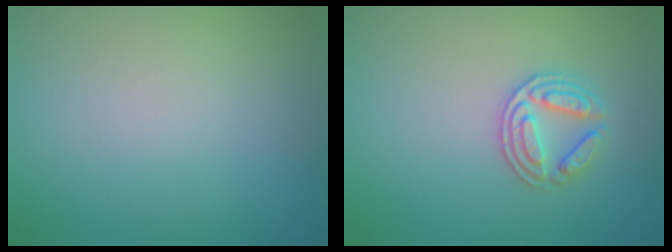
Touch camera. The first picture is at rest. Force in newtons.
{"total": 2.9, "press": 2.6, "slide": 1.1}